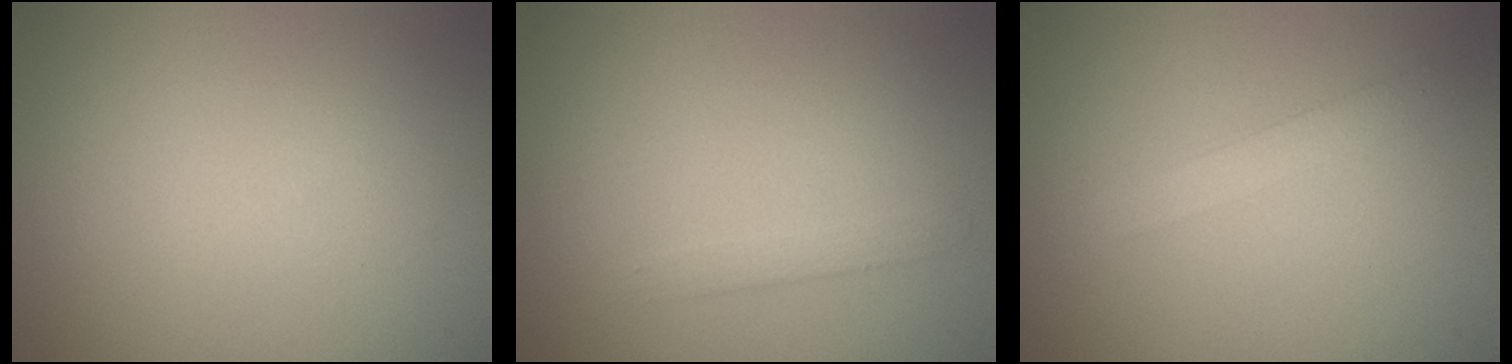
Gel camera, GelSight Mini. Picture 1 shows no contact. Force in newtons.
{"total": 1.0, "press": 1.0, "slide": 0.0}
{"total": 1.8, "press": 1.8, "slide": 0.0}